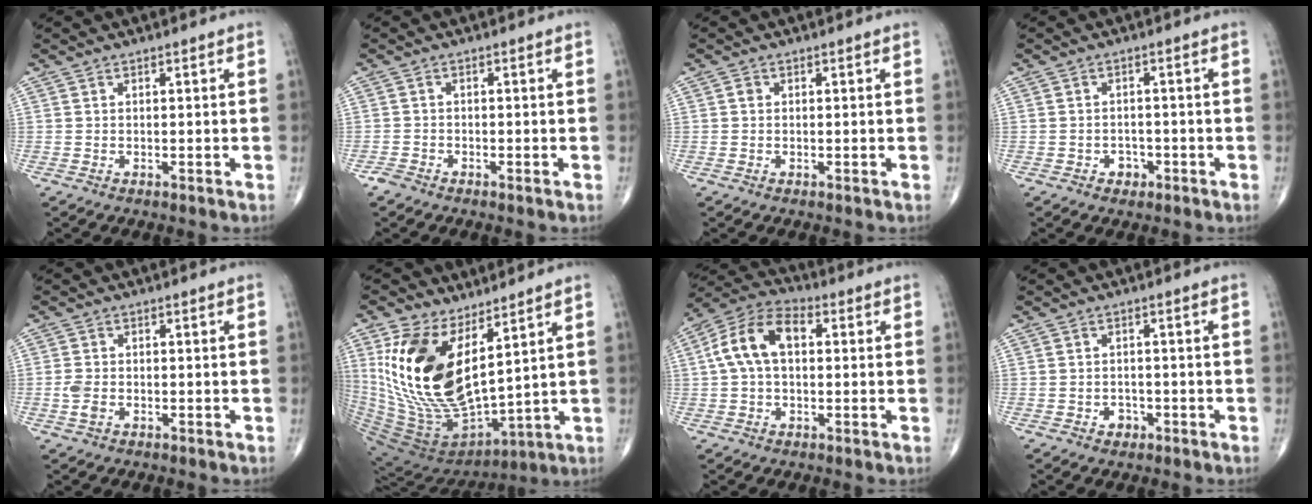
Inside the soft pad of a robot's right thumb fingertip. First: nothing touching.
{"total": 1.5, "force": [-1.3, 0.5, 0.4], "torque": [-0.009, -0.002, -0.030]}
{"total": 0.7, "force": [0.0, 0.7, 0.3], "torque": [-0.002, 0.002, -0.002]}
{"total": 2.4, "force": [-1.2, 1.8, 0.9], "torque": [-0.001, 0.008, -0.017]}
{"total": 2.6, "force": [-0.8, 1.7, 1.8], "torque": [-0.046, 0.005, -0.017]}
{"total": 21.7, "force": [7.6, 10.4, 17.5], "torque": [-0.332, -0.055, 0.164]}
{"total": 11.3, "force": [1.5, 6.8, 8.9], "torque": [-0.171, 0.035, 0.017]}
{"total": 2.1, "force": [-1.1, 1.7, 0.8], "torque": [-0.002, 0.008, -0.015]}